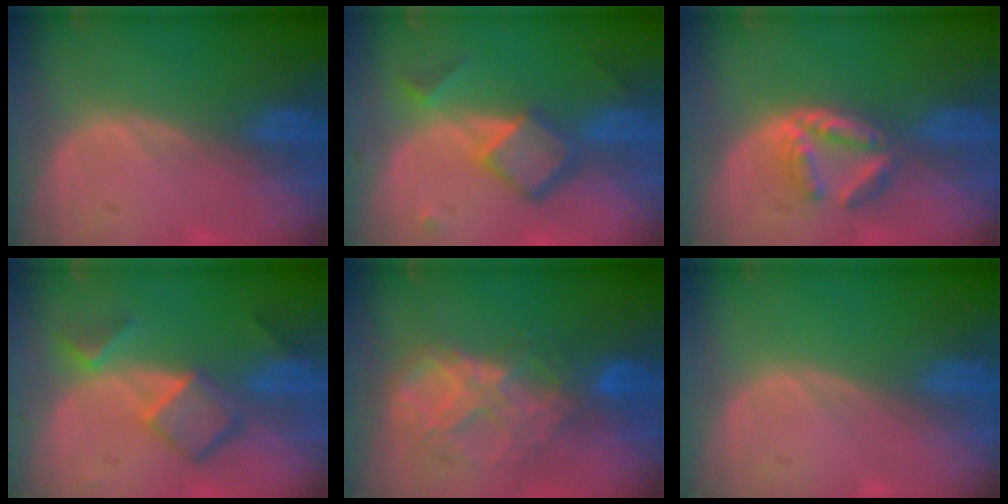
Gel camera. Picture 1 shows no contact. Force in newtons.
{"total": 6.8, "press": 5.9, "slide": 3.4}
{"total": 5.1, "press": 4.9, "slide": 1.3}
{"total": 6.9, "press": 6.0, "slide": 3.5}
{"total": 9.1, "press": 7.8, "slide": 4.8}
{"total": 0.0}